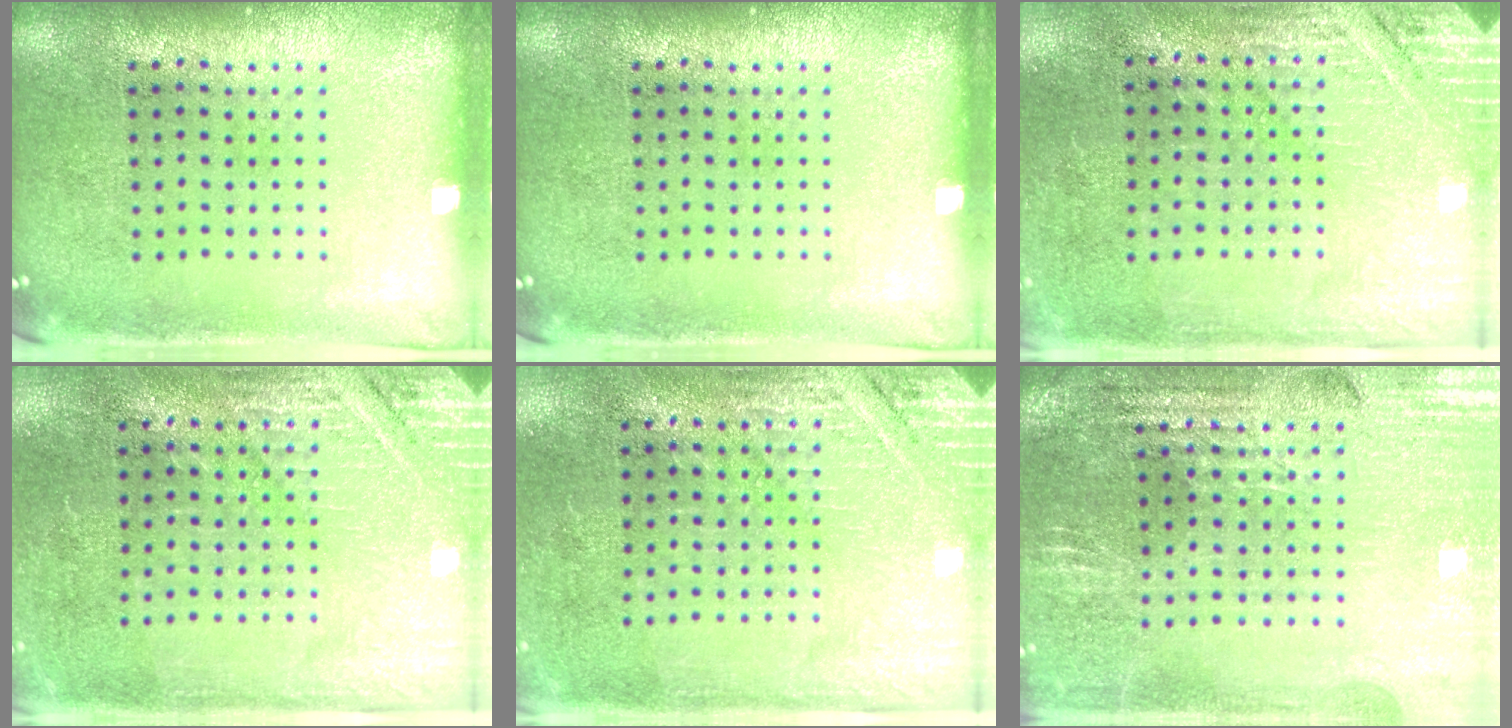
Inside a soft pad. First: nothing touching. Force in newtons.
{"total": 0.0}
{"total": 2.8, "press": 2.7, "slide": 0.9}
{"total": 2.8, "press": 2.8, "slide": 0.5}
{"total": 2.8, "press": 2.7, "slide": 0.9}
{"total": 2.9, "press": 2.9, "slide": 0.5}